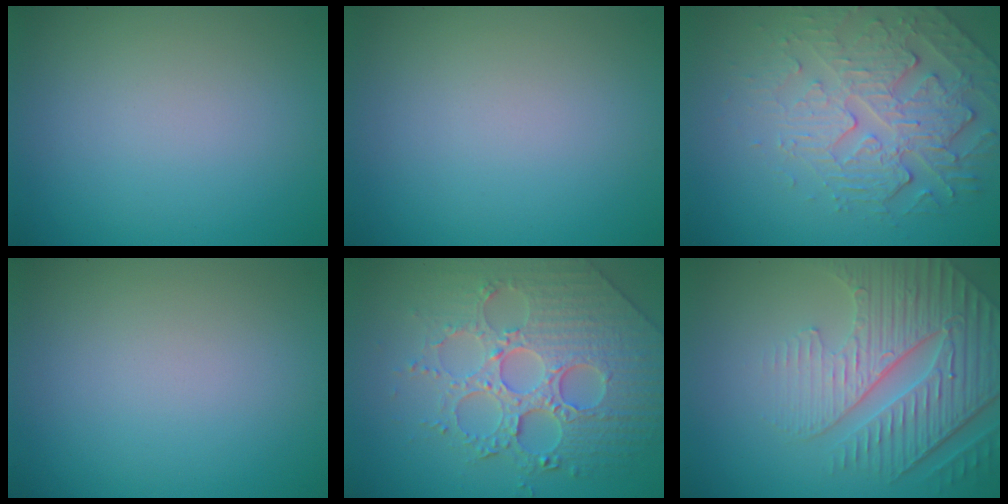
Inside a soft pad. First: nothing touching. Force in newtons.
{"total": 0.0}
{"total": 4.5, "press": 4.1, "slide": 1.8}
{"total": 0.0}
{"total": 7.8, "press": 6.0, "slide": 5.0}
{"total": 6.8, "press": 5.2, "slide": 4.3}